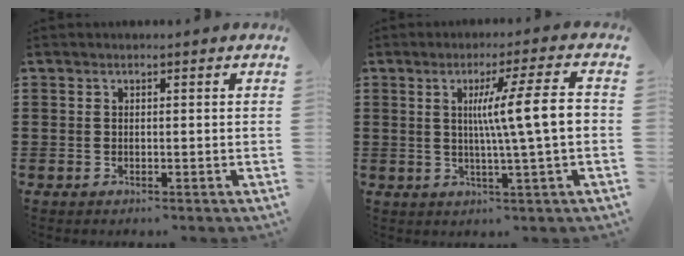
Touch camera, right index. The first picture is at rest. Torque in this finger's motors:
{"motor_torque": [1.72, -0.09, 0.83, 0.21]}